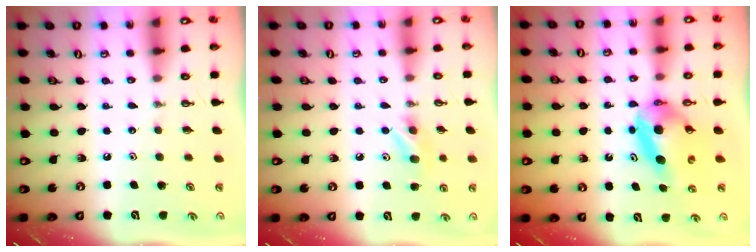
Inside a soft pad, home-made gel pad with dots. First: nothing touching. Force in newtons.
{"total": 8.6, "press": 8.2, "slide": 2.4}
{"total": 6.9, "press": 6.9, "slide": 0.6}